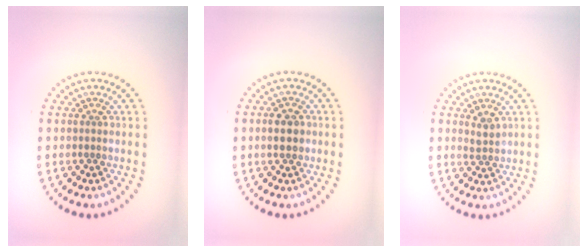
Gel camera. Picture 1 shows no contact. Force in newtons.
{"total": 2.5, "press": 2.4, "slide": 0.3}
{"total": 1.5, "press": 1.2, "slide": 0.9}